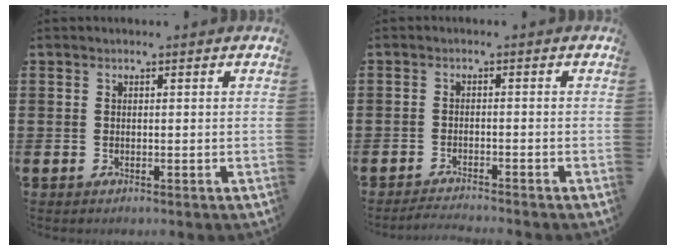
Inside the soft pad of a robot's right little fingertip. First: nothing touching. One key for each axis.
{"total": 1.5, "fx": -1.5, "fy": -0.2, "fz": 0.2, "tx": -0.004, "ty": 0.004, "tz": -0.030}